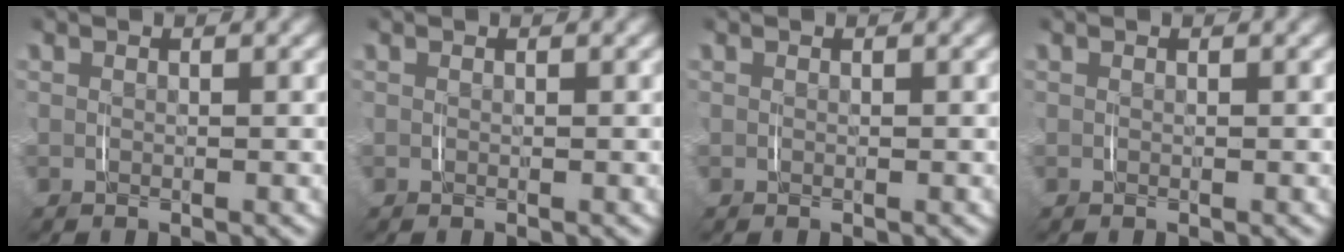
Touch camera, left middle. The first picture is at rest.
{"total": 0.0}
{"total": 0.0}
{"total": 0.0}